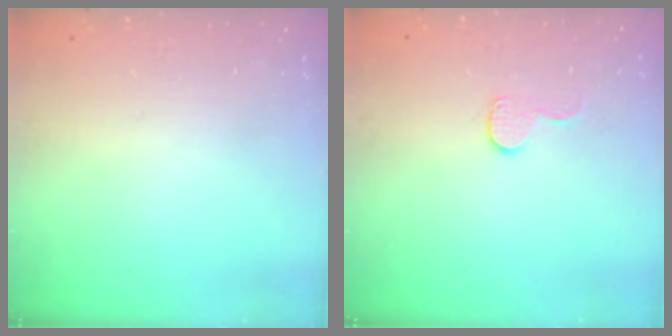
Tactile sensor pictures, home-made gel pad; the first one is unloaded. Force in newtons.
{"total": 6.8, "press": 6.7, "slide": 0.6}